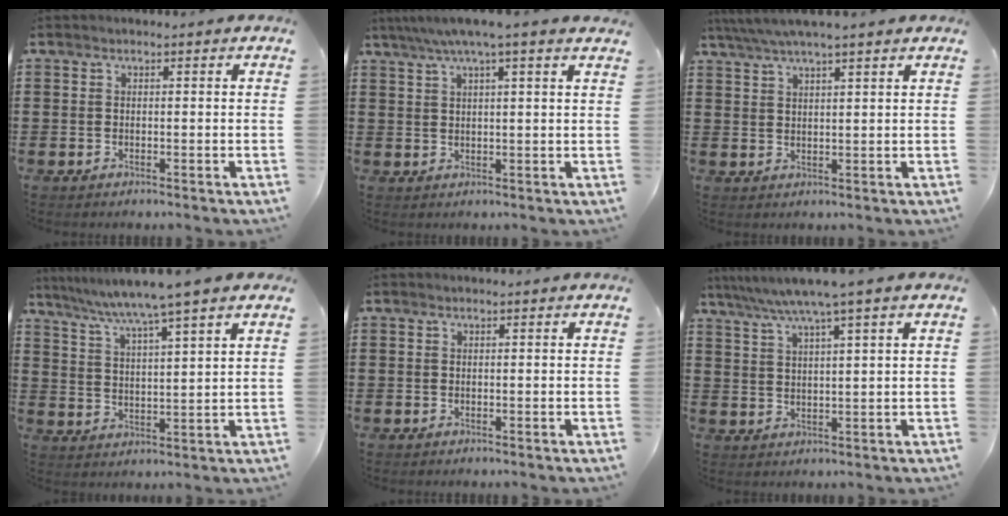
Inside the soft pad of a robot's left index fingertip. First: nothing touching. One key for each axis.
{"total": 4.3, "fx": 3.1, "fy": -0.2, "fz": 3.0, "tx": -0.065, "ty": -0.005, "tz": 0.053}
{"total": 4.1, "fx": 3.3, "fy": 0.0, "fz": 2.4, "tx": -0.054, "ty": -0.007, "tz": 0.058}
{"total": 6.1, "fx": 5.0, "fy": -1.5, "fz": 3.0, "tx": -0.078, "ty": -0.034, "tz": 0.080}
{"total": 0.0}
{"total": 5.3, "fx": 4.0, "fy": -0.7, "fz": 3.5, "tx": -0.079, "ty": -0.016, "tz": 0.065}